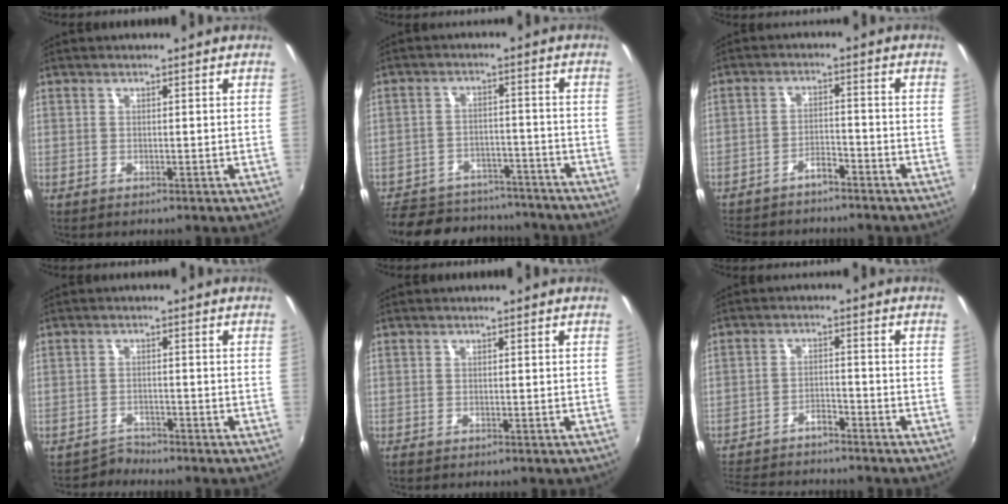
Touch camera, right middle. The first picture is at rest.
{"total": 19.8, "force": [-16.2, 8.9, 7.1], "torque": [-0.172, 0.022, -0.213]}
{"total": 7.5, "force": [-6.7, 2.2, 2.6], "torque": [-0.069, 0.008, -0.105]}
{"total": 2.5, "force": [-2.4, 0.4, -0.7], "torque": [0.009, 0.003, -0.043]}
{"total": 0.7, "force": [-0.6, 0.2, 0.2], "torque": [-0.006, -0.005, -0.013]}
{"total": 10.3, "force": [-9.4, 2.3, 3.6], "torque": [-0.092, 0.008, -0.153]}